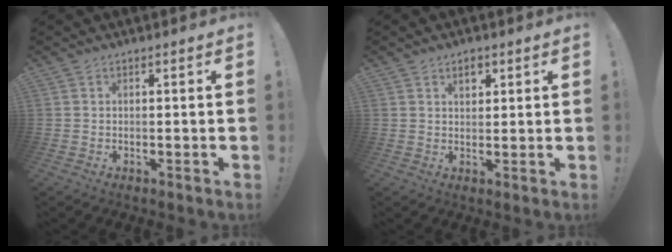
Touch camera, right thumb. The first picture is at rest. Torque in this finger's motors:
{"motor_torque": [0.00, 0.00, 0.01, 0.12, 0.05]}